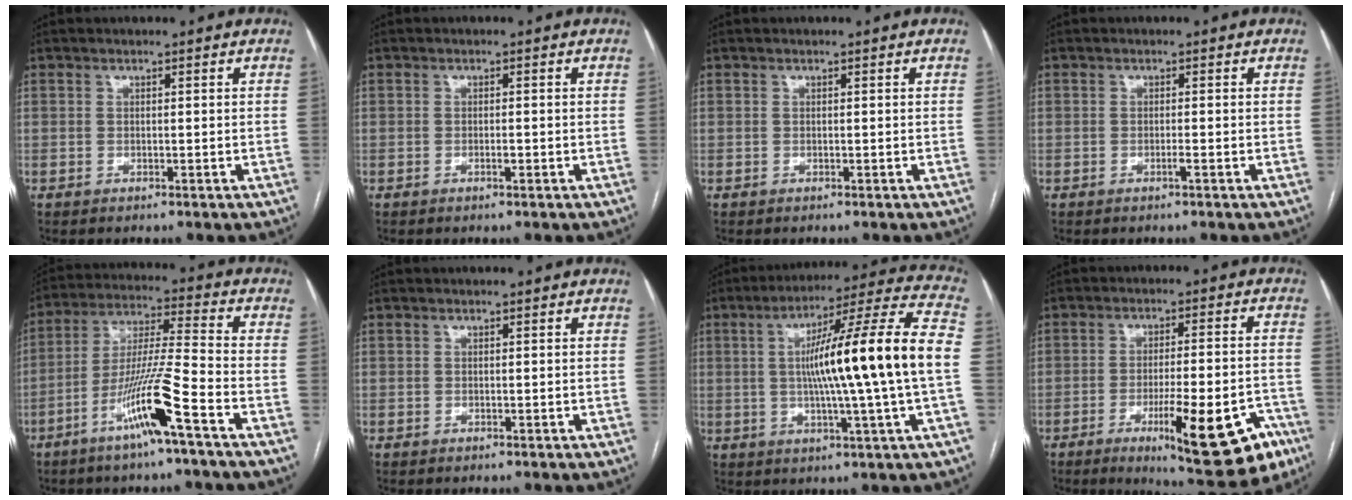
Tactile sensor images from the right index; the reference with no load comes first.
{"total": 0.9, "force": [-0.4, 0.1, 0.8], "torque": [-0.019, 0.000, -0.005]}
{"total": 0.0}
{"total": 0.8, "force": [-0.4, -0.2, 0.7], "torque": [-0.014, 0.001, -0.005]}
{"total": 12.2, "force": [-6.4, -0.8, 10.4], "torque": [-0.204, -0.008, -0.122]}
{"total": 0.0}
{"total": 19.4, "force": [0.1, -1.5, 19.3], "torque": [-0.294, 0.010, -0.011]}
{"total": 17.1, "force": [-8.7, 3.5, 14.2], "torque": [-0.146, 0.003, -0.111]}